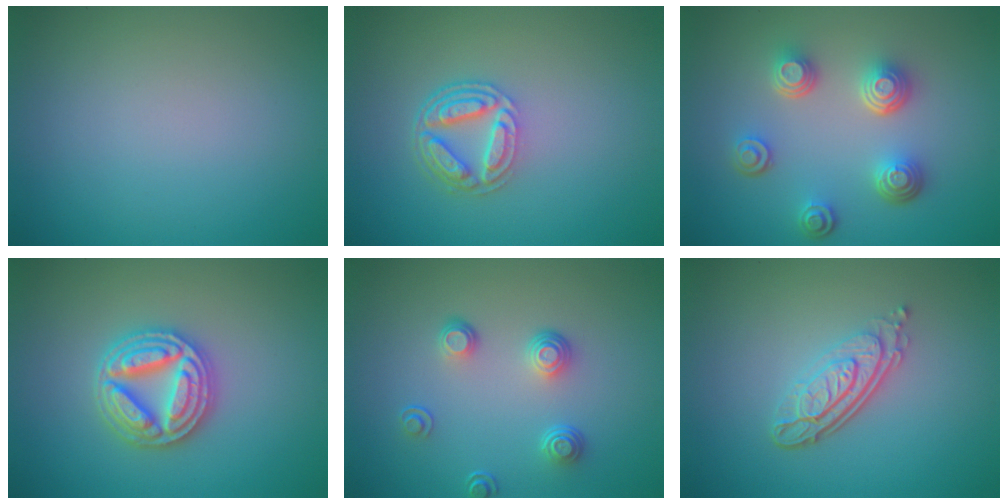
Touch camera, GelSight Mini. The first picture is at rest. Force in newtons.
{"total": 4.3, "press": 3.2, "slide": 2.8}
{"total": 4.6, "press": 3.5, "slide": 2.9}
{"total": 5.0, "press": 5.0, "slide": 0.8}
{"total": 2.6, "press": 1.7, "slide": 2.0}
{"total": 4.4, "press": 3.1, "slide": 3.2}